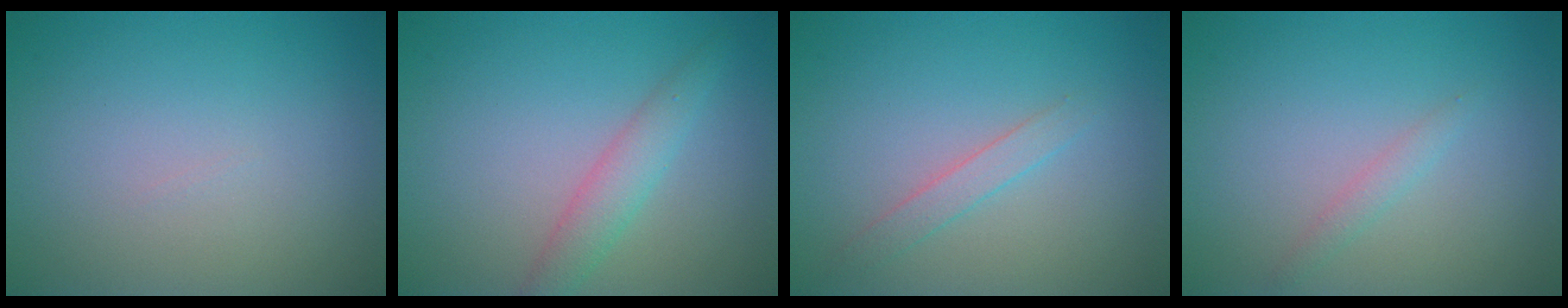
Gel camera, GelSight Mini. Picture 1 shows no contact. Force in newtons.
{"total": 2.5, "press": 2.5, "slide": 0.1}
{"total": 1.5, "press": 1.5, "slide": 0.1}
{"total": 1.0, "press": 0.9, "slide": 0.1}